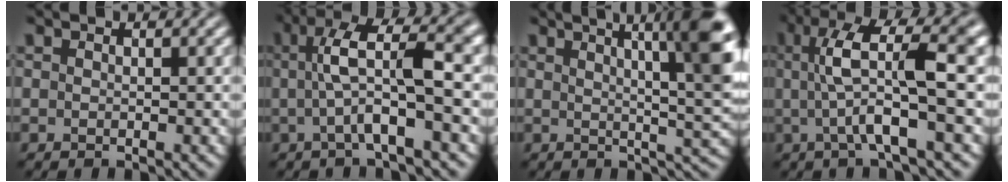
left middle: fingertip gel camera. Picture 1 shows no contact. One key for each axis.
{"total": 6.8, "fx": 0.3, "fy": 1.4, "fz": 6.6, "tx": -0.116, "ty": 0.018, "tz": -0.002}
{"total": 9.9, "fx": 3.9, "fy": 2.3, "fz": 8.8, "tx": -0.094, "ty": 0.023, "tz": 0.049}
{"total": 7.8, "fx": 0.6, "fy": 1.6, "fz": 7.6, "tx": -0.131, "ty": 0.009, "tz": 0.008}